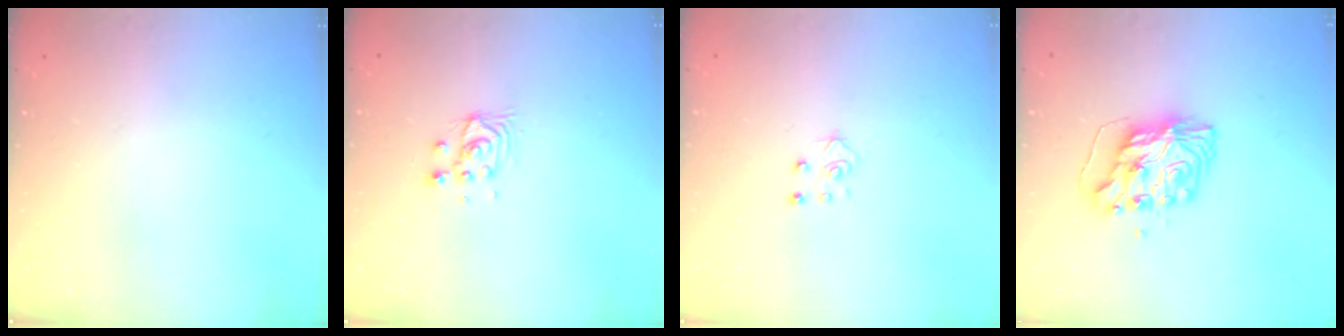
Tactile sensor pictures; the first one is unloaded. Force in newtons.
{"total": 4.4, "press": 4.4, "slide": 0.3}
{"total": 4.6, "press": 4.6, "slide": 0.4}
{"total": 9.2, "press": 9.2, "slide": 0.9}